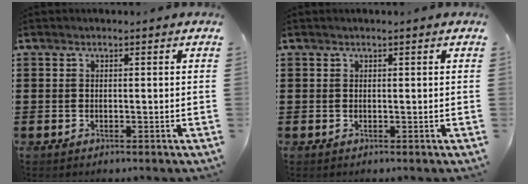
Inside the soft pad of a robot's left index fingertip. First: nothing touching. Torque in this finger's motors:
{"motor_torque": [0.32, -0.23, 0.05, 0.01]}